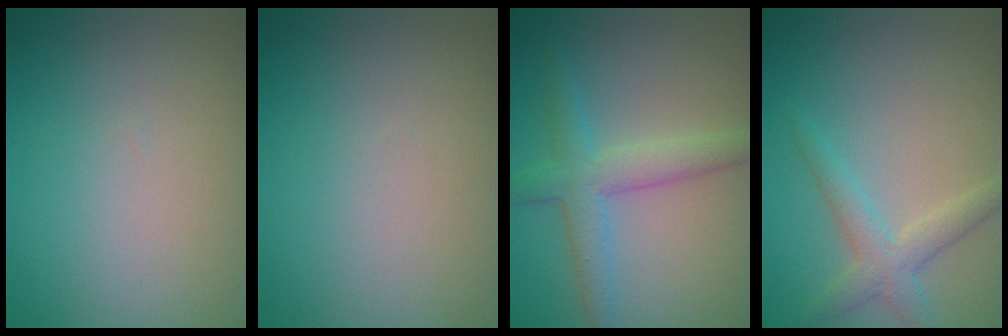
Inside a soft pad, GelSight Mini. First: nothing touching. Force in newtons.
{"total": 0.0}
{"total": 3.8, "press": 3.8, "slide": 0.0}
{"total": 2.8, "press": 2.8, "slide": 0.1}